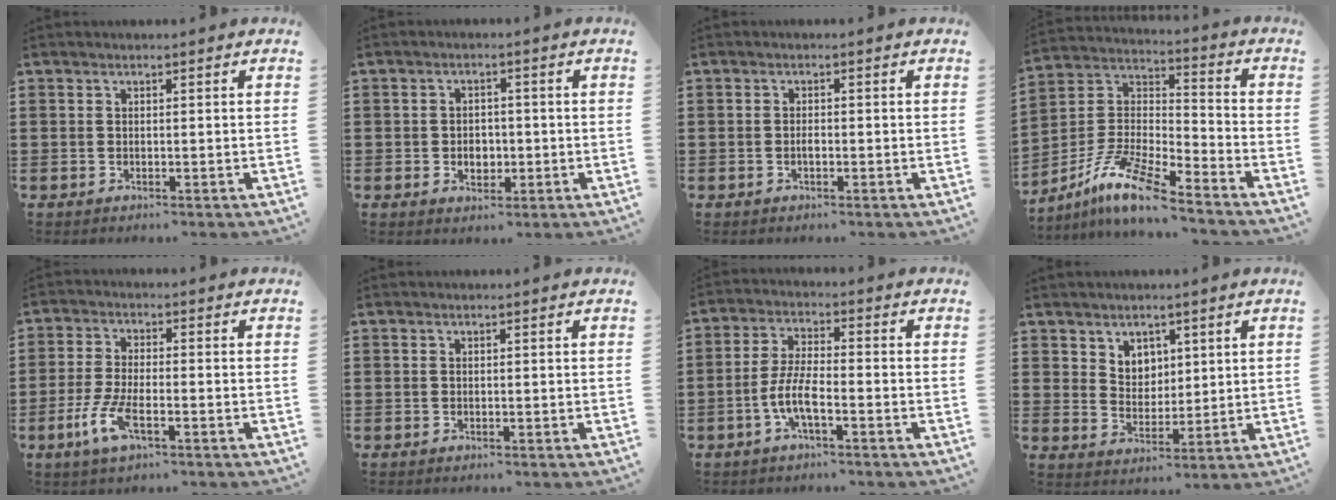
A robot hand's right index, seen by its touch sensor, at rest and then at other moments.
{"total": 2.8, "force": [-0.6, 2.3, 1.5], "torque": [-0.027, 0.003, -0.015]}
{"total": 1.0, "force": [-0.4, 0.4, 0.9], "torque": [-0.018, 0.000, -0.007]}
{"total": 10.4, "force": [-8.4, 1.0, 6.0], "torque": [-0.142, -0.002, -0.175]}
{"total": 5.8, "force": [-2.8, 1.6, 4.9], "torque": [-0.120, -0.016, -0.057]}
{"total": 0.0}
{"total": 5.9, "force": [-2.6, 1.4, 5.2], "torque": [-0.128, -0.012, -0.057]}
{"total": 4.5, "force": [3.1, 3.2, 0.6], "torque": [-0.028, 0.005, 0.058]}